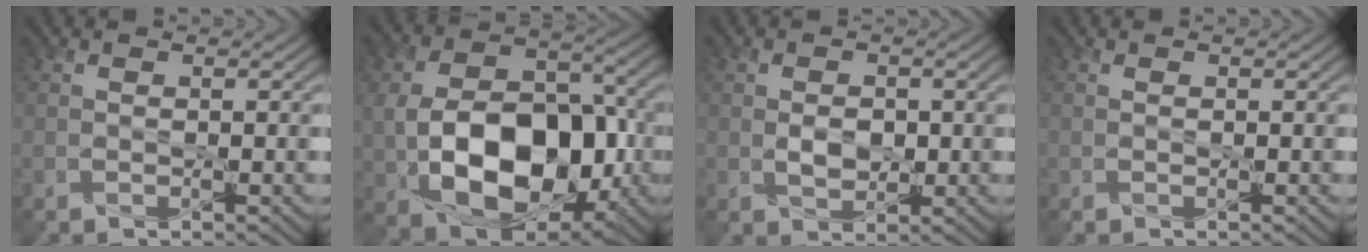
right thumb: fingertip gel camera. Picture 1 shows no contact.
{"total": 15.4, "force": [-3.1, 10.1, 11.2], "torque": [-0.207, -0.023, -0.050]}
{"total": 2.6, "force": [-0.2, 1.9, 1.7], "torque": [-0.036, -0.006, -0.003]}
{"total": 0.0}